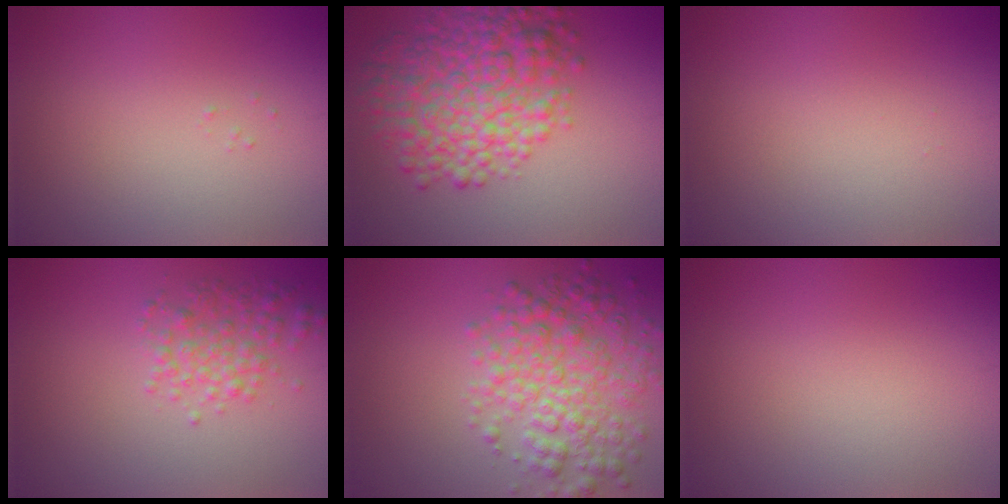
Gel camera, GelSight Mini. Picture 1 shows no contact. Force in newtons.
{"total": 8.0, "press": 8.0, "slide": 0.0}
{"total": 0.0}
{"total": 2.6, "press": 2.6, "slide": 0.0}
{"total": 5.8, "press": 5.8, "slide": 0.1}
{"total": 0.0}